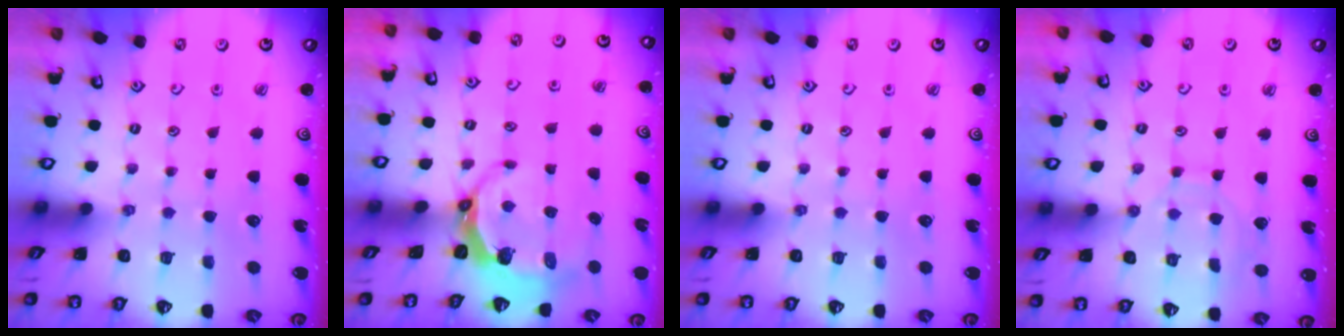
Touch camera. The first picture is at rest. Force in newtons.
{"total": 6.5, "press": 5.1, "slide": 4.1}
{"total": 0.0}
{"total": 9.2, "press": 9.2, "slide": 0.7}